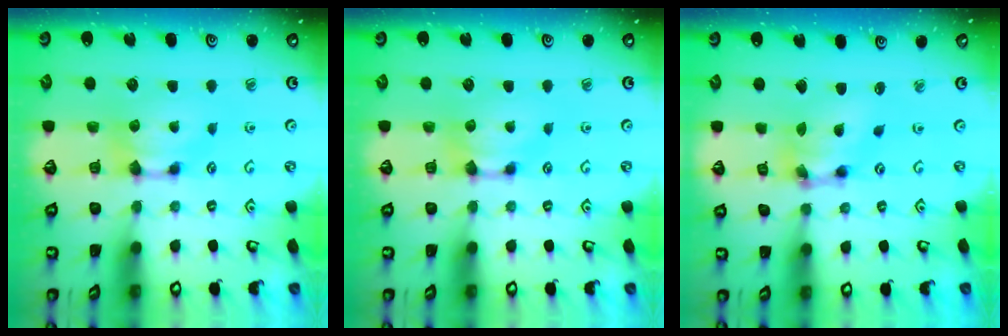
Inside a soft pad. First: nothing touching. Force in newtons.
{"total": 0.0}
{"total": 6.2, "press": 5.7, "slide": 2.4}